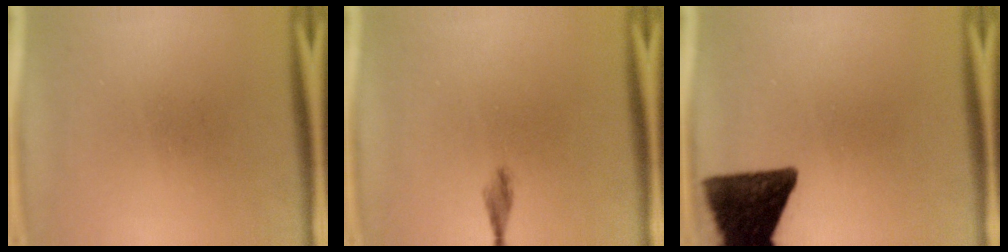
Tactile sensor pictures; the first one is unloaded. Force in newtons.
{"total": 1.3}
{"total": 13.6}